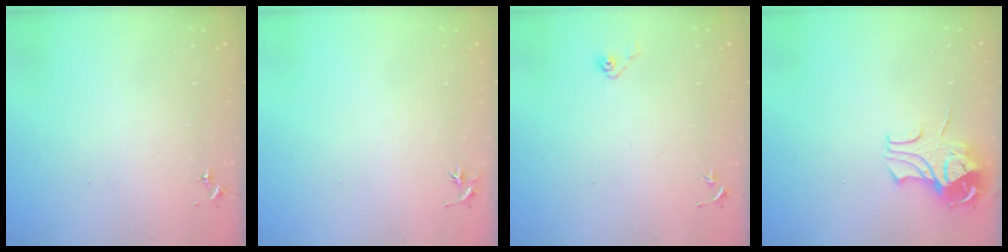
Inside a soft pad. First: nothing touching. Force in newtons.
{"total": 3.3, "press": 3.3, "slide": 0.4}
{"total": 3.5, "press": 3.4, "slide": 0.8}
{"total": 9.0, "press": 8.9, "slide": 1.3}